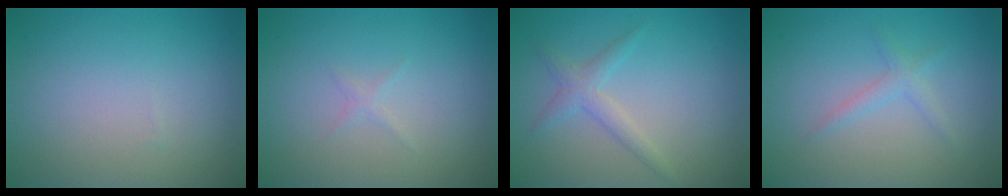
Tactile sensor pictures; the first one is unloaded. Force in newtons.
{"total": 0.5, "press": 0.5, "slide": 0.0}
{"total": 2.0, "press": 2.0, "slide": 0.0}
{"total": 1.3, "press": 1.3, "slide": 0.1}